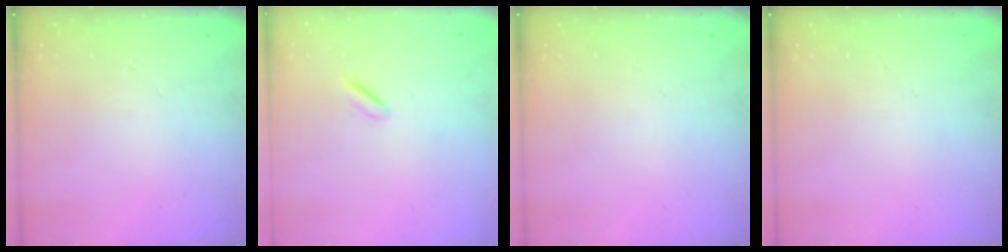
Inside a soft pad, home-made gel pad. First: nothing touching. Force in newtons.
{"total": 1.8, "press": 1.6, "slide": 0.9}
{"total": 0.0}
{"total": 0.0}